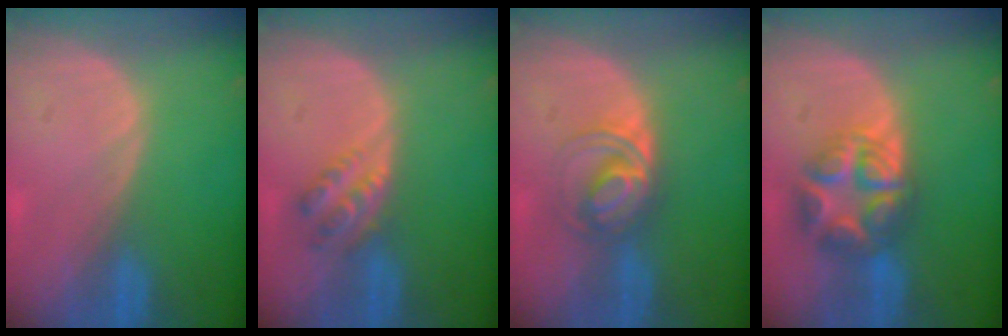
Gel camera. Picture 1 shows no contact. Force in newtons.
{"total": 4.5, "press": 3.8, "slide": 2.5}
{"total": 5.8, "press": 5.4, "slide": 2.0}
{"total": 7.9, "press": 7.9, "slide": 0.5}